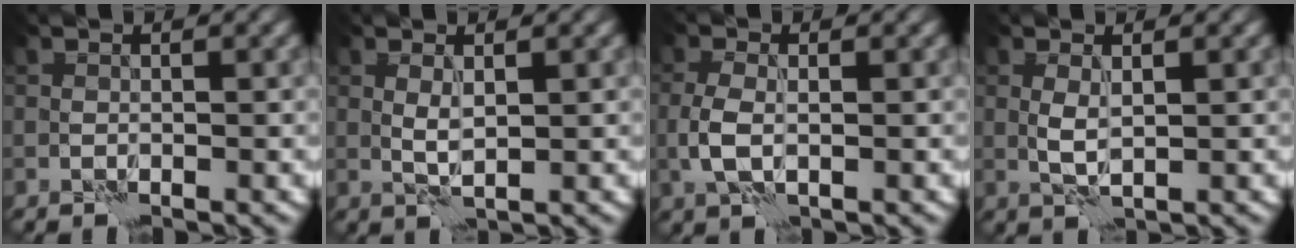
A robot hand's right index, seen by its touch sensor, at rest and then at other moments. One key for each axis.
{"total": 1.3, "fx": 0.7, "fy": 0.2, "fz": 1.1, "tx": -0.025, "ty": -0.003, "tz": 0.016}
{"total": 2.4, "fx": -0.1, "fy": 1.3, "fz": 2.1, "tx": -0.048, "ty": -0.004, "tz": -0.004}
{"total": 1.5, "fx": 0.6, "fy": 0.4, "fz": 1.3, "tx": -0.031, "ty": -0.002, "tz": 0.014}